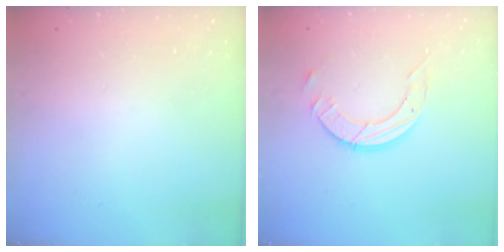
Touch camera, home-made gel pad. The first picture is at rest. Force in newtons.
{"total": 9.0, "press": 9.0, "slide": 0.8}